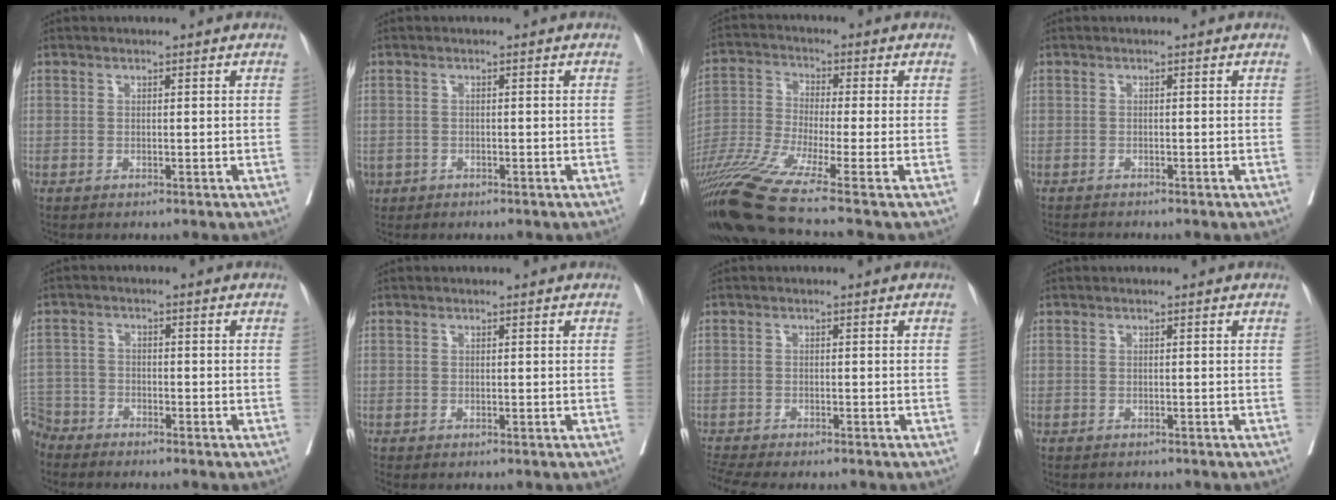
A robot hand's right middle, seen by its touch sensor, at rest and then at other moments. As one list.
[{"total": 1.9, "force": [-1.1, 1.5, 0.5], "torque": [-0.012, 0.000, -0.016]}, {"total": 12.2, "force": [-8.0, -3.0, 8.7], "torque": [-0.175, -0.039, -0.149]}, {"total": 2.0, "force": [-2.0, -0.2, 0.4], "torque": [-0.006, -0.006, -0.032]}, {"total": 5.6, "force": [-5.2, 2.1, -0.1], "torque": [0.009, 0.000, -0.106]}, {"total": 0.0}, {"total": 7.0, "force": [-6.3, 0.9, 3.1], "torque": [-0.050, -0.003, -0.099]}, {"total": 2.4, "force": [-2.2, 0.7, 0.6], "torque": [-0.011, -0.003, -0.028]}]